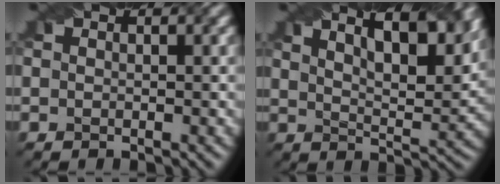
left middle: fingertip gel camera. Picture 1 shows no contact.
{"total": 11.2, "force": [7.2, 3.7, 7.8], "torque": [-0.091, 0.033, 0.077]}